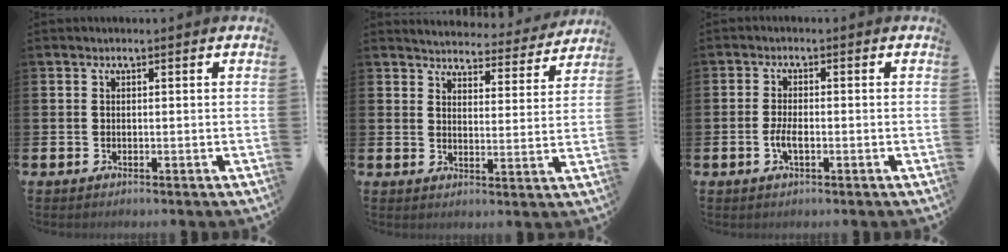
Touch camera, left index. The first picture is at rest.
{"total": 4.3, "force": [4.3, 0.6, 0.0], "torque": [-0.004, -0.041, 0.069]}
{"total": 2.5, "force": [-0.8, 0.9, 2.2], "torque": [-0.034, -0.001, -0.016]}